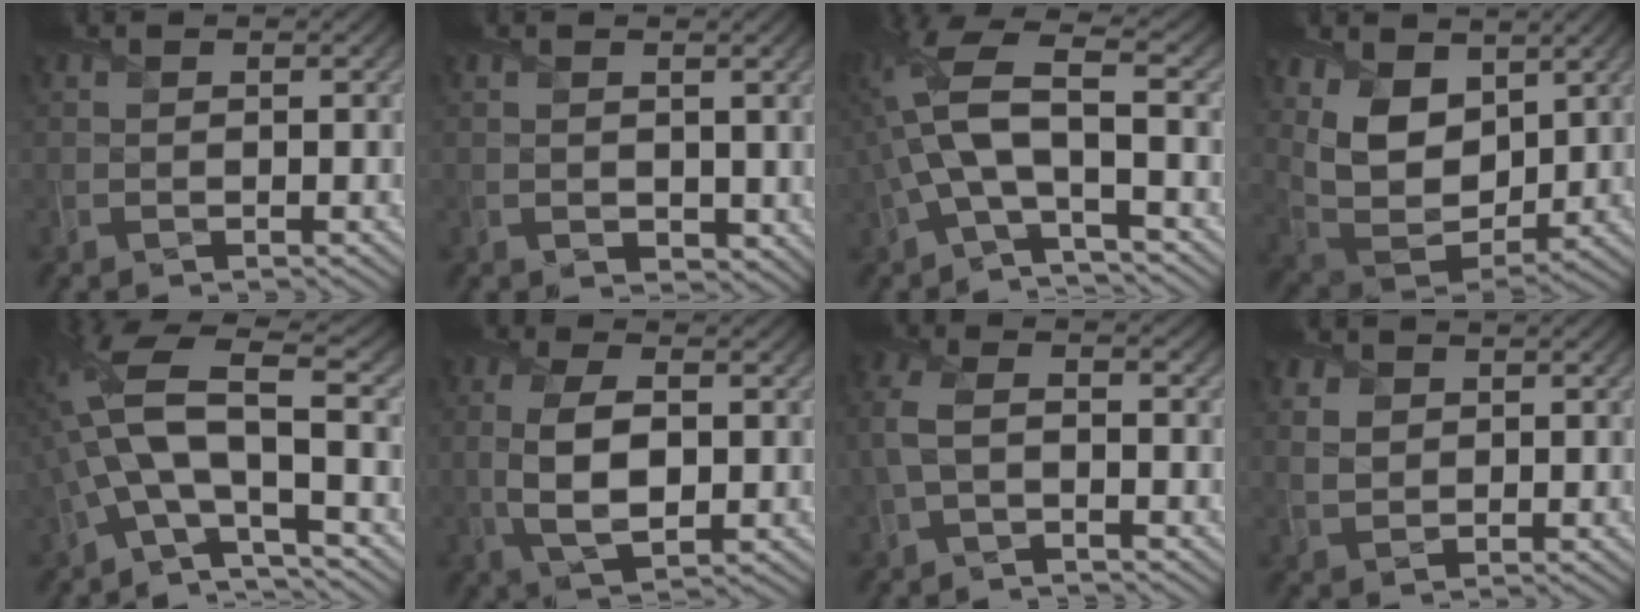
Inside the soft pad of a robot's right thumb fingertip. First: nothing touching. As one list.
[{"total": 1.5, "force": [0.5, 1.1, 0.9], "torque": [-0.023, -0.009, 0.016]}, {"total": 9.7, "force": [-1.3, 3.7, 8.8], "torque": [-0.202, 0.010, -0.045]}, {"total": 9.8, "force": [4.8, 6.2, 5.9], "torque": [-0.151, -0.010, 0.084]}, {"total": 13.1, "force": [-2.3, 4.6, 12.0], "torque": [-0.265, 0.007, -0.055]}, {"total": 7.9, "force": [-0.4, 4.1, 6.7], "torque": [-0.156, -0.003, -0.007]}, {"total": 4.5, "force": [-0.4, 2.5, 3.7], "torque": [-0.104, 0.008, -0.013]}, {"total": 3.3, "force": [1.4, 2.5, 1.7], "torque": [-0.049, 0.001, 0.026]}]